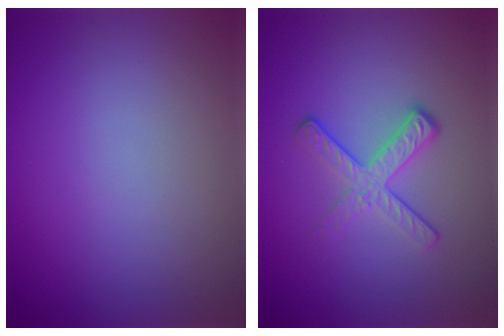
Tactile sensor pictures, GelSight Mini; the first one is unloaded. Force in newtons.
{"total": 3.5, "press": 2.4, "slide": 2.6}